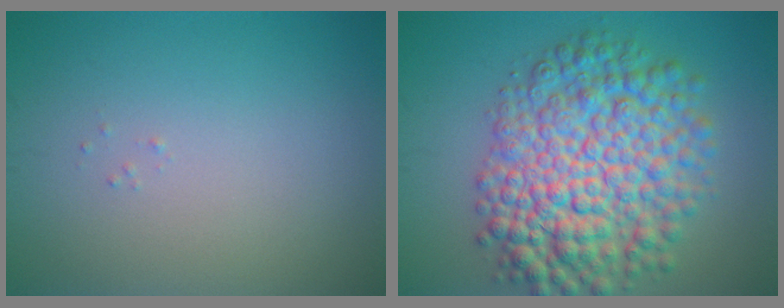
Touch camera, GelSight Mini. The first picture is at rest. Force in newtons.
{"total": 10.5, "press": 10.5, "slide": 0.2}